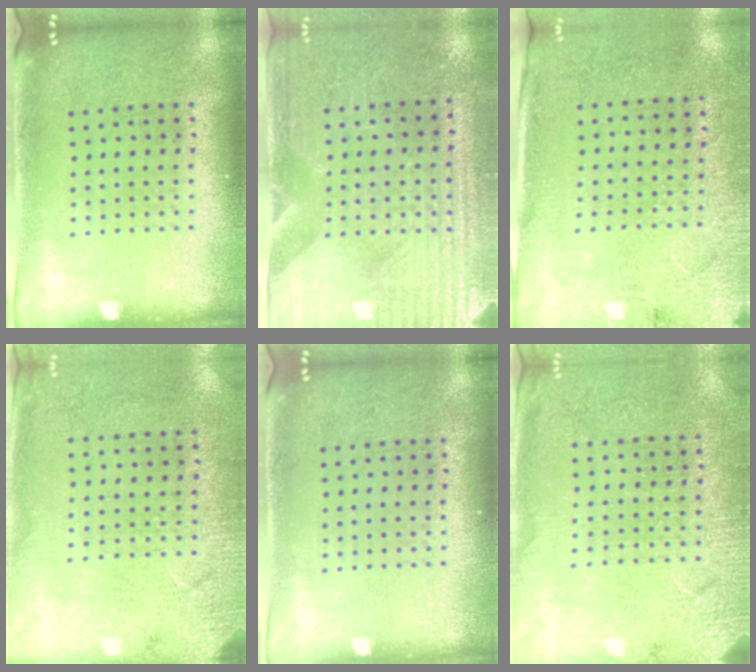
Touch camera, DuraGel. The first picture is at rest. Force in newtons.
{"total": 3.6, "press": 3.4, "slide": 1.4}
{"total": 2.7, "press": 2.3, "slide": 1.4}
{"total": 2.6, "press": 2.2, "slide": 1.3}
{"total": 0.0}
{"total": 2.7, "press": 2.7, "slide": 0.1}